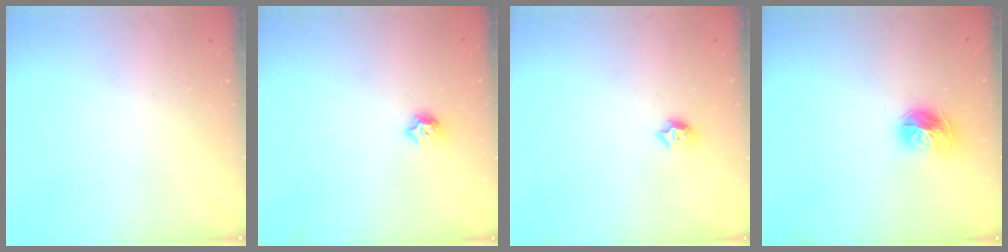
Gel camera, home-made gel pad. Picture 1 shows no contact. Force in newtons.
{"total": 6.4, "press": 6.4, "slide": 0.3}
{"total": 6.3, "press": 6.3, "slide": 0.2}
{"total": 10.6, "press": 10.5, "slide": 1.2}